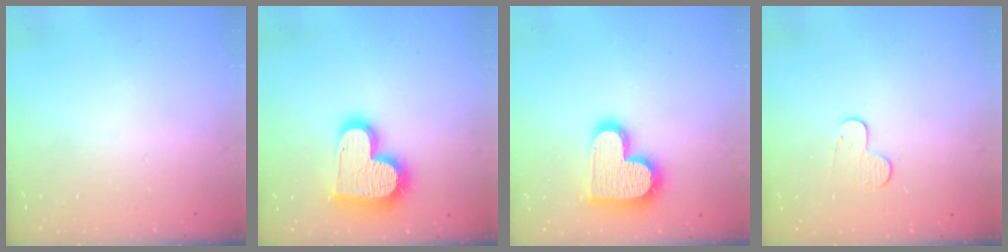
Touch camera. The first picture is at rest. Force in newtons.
{"total": 20.1, "press": 20.0, "slide": 1.8}
{"total": 17.6, "press": 17.6, "slide": 1.3}
{"total": 6.4, "press": 6.4, "slide": 0.5}